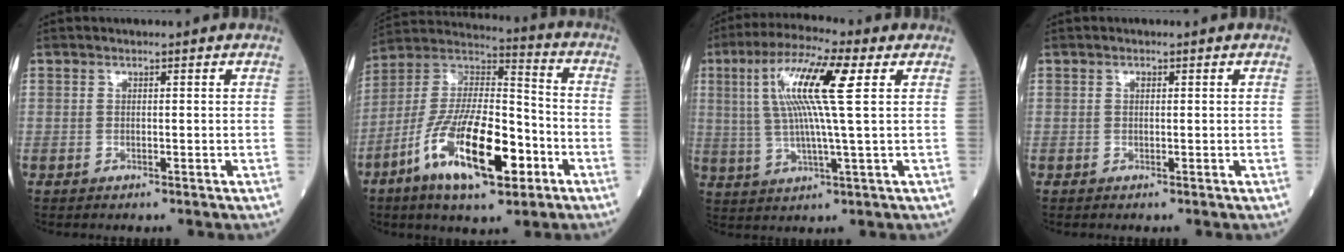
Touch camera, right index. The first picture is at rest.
{"total": 18.5, "force": [-7.8, 5.5, 15.8], "torque": [-0.312, -0.001, -0.134]}
{"total": 12.7, "force": [3.4, 0.0, 12.2], "torque": [-0.244, 0.017, 0.056]}
{"total": 0.5, "force": [0.2, 0.3, 0.4], "torque": [-0.009, 0.001, 0.001]}